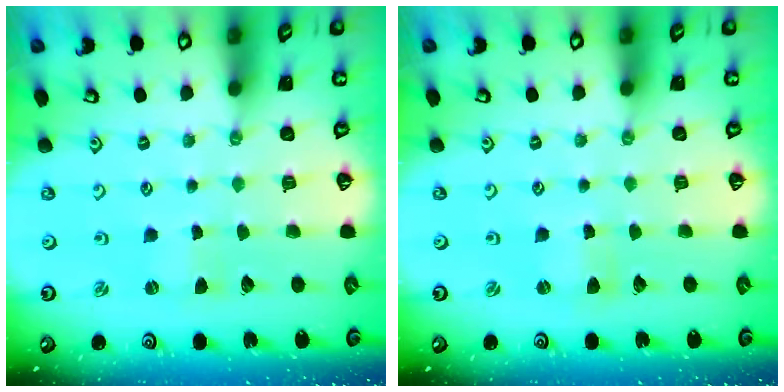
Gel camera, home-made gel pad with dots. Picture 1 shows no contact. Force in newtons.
{"total": 0.0}